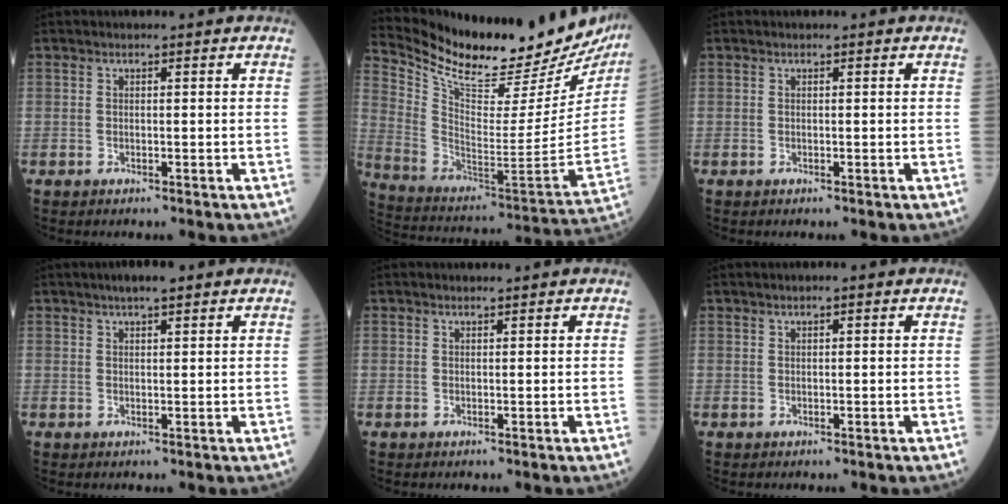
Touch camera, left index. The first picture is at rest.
{"total": 28.7, "force": [25.2, 5.2, 12.8], "torque": [-0.224, -0.087, 0.363]}
{"total": 0.0}
{"total": 3.8, "force": [2.7, 0.7, 2.6], "torque": [-0.044, 0.015, 0.042]}
{"total": 1.1, "force": [1.0, 0.0, 0.3], "torque": [-0.007, 0.005, 0.018]}
{"total": 1.3, "force": [0.8, 0.2, 1.0], "torque": [-0.020, 0.008, 0.012]}